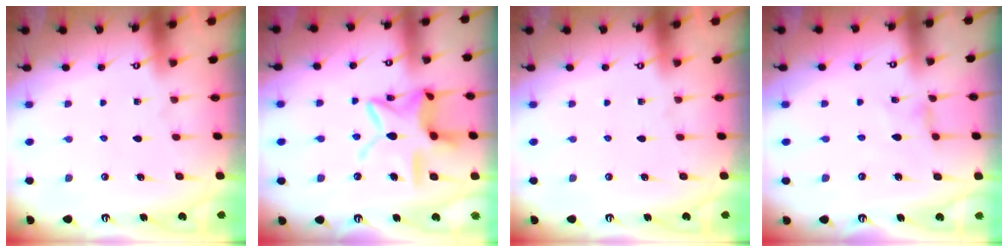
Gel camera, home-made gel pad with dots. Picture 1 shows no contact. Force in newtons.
{"total": 15.2, "press": 15.1, "slide": 1.0}
{"total": 0.0}
{"total": 0.6, "press": 0.5, "slide": 0.3}